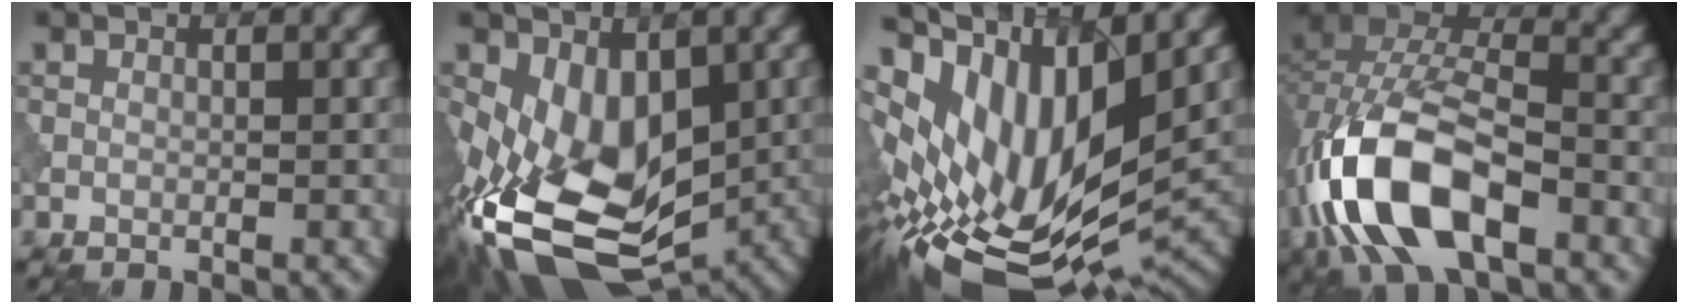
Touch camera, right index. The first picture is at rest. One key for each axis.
{"total": 11.7, "fx": -2.6, "fy": 7.4, "fz": 8.7, "tx": -0.176, "ty": -0.032, "tz": -0.032}
{"total": 14.5, "fx": 1.6, "fy": 6.7, "fz": 12.8, "tx": -0.224, "ty": 0.000, "tz": 0.038}
{"total": 12.9, "fx": -5.2, "fy": 6.5, "fz": 9.9, "tx": -0.207, "ty": -0.002, "tz": -0.096}